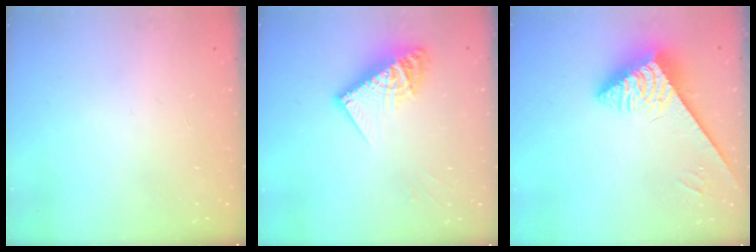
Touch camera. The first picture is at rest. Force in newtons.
{"total": 13.1, "press": 13.0, "slide": 0.9}
{"total": 3.8, "press": 3.8, "slide": 0.5}